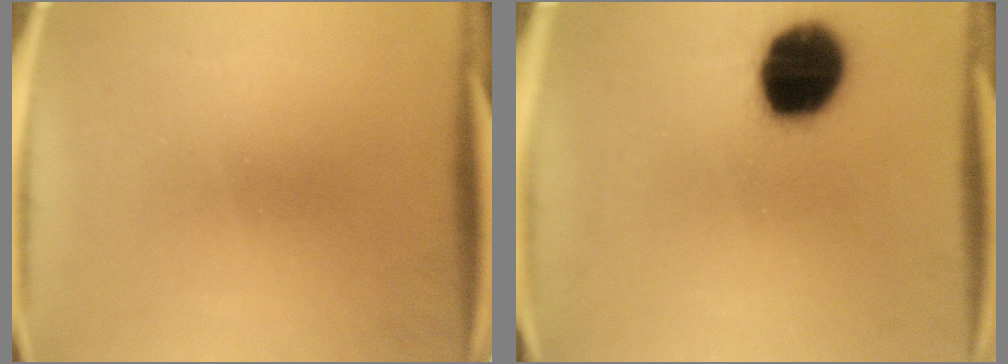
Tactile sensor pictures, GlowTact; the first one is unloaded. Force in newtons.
{"total": 18.2}